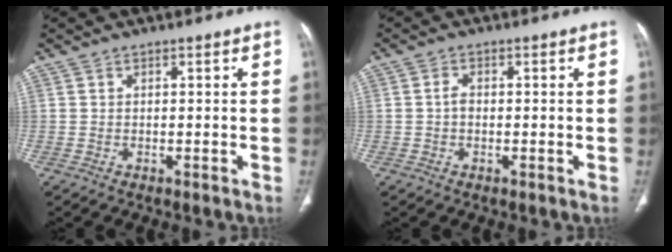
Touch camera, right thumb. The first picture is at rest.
{"total": 1.8, "force": [-0.2, 1.3, 1.3], "torque": [-0.023, 0.005, -0.005]}